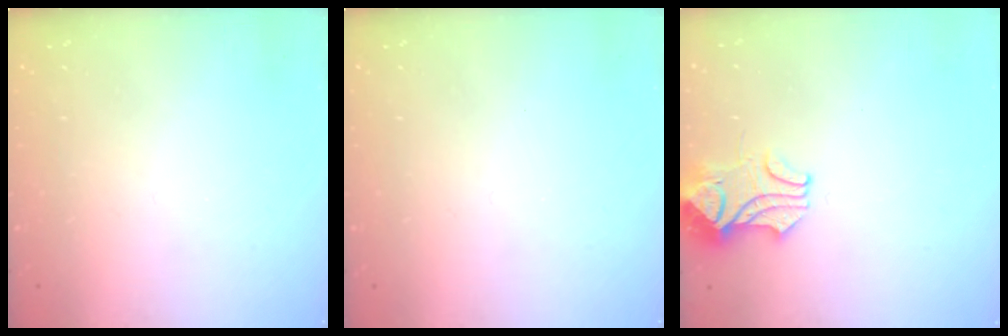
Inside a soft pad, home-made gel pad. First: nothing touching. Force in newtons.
{"total": 0.0}
{"total": 2.1, "press": 1.9, "slide": 0.9}